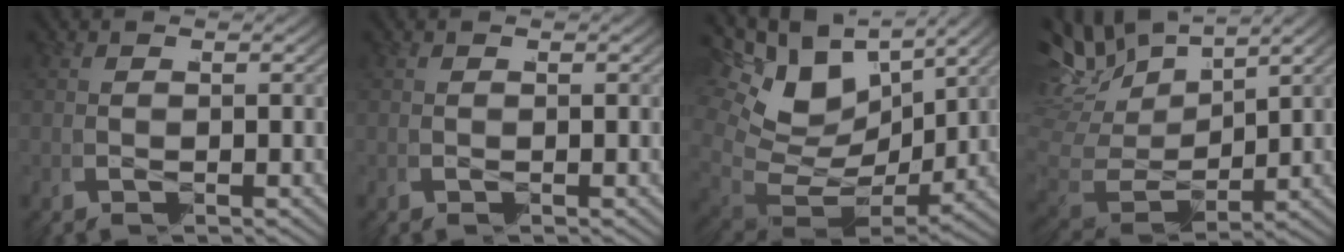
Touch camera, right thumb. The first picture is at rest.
{"total": 0.0}
{"total": 9.6, "force": [0.5, 7.5, 6.0], "torque": [-0.142, -0.040, 0.023]}
{"total": 7.3, "force": [3.1, 5.1, 4.3], "torque": [-0.115, -0.008, 0.056]}